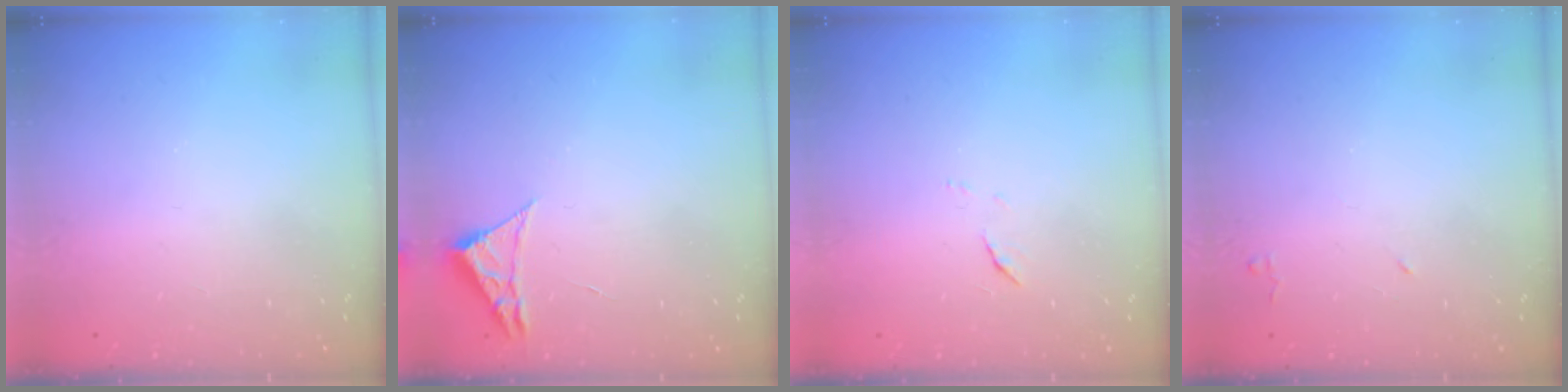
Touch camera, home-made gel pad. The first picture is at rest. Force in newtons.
{"total": 2.3, "press": 2.3, "slide": 0.4}
{"total": 4.1, "press": 4.1, "slide": 0.3}
{"total": 4.0, "press": 3.9, "slide": 0.7}